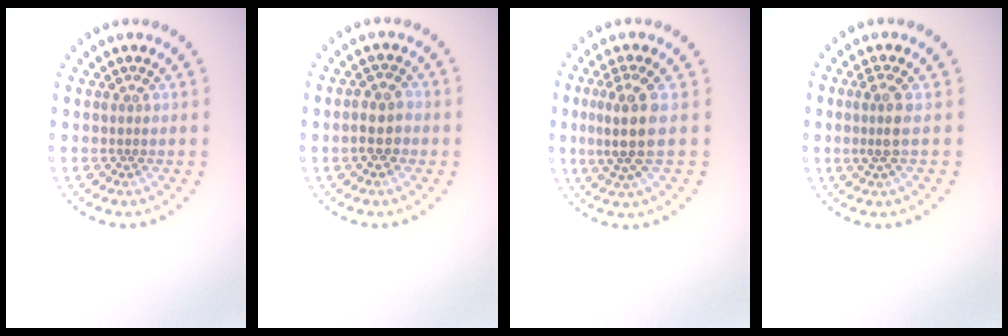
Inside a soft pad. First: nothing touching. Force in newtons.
{"total": 2.5, "press": 2.4, "slide": 0.5}
{"total": 3.8, "press": 3.1, "slide": 2.1}
{"total": 2.0, "press": 1.6, "slide": 1.2}